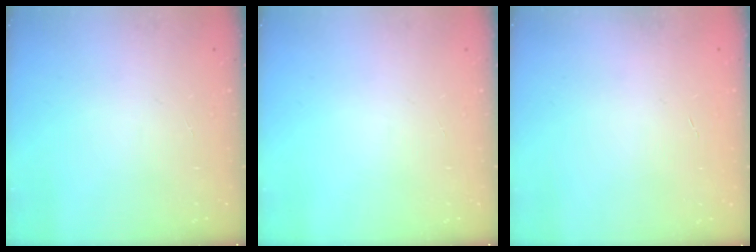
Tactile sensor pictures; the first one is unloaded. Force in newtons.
{"total": 0.0}
{"total": 0.0}